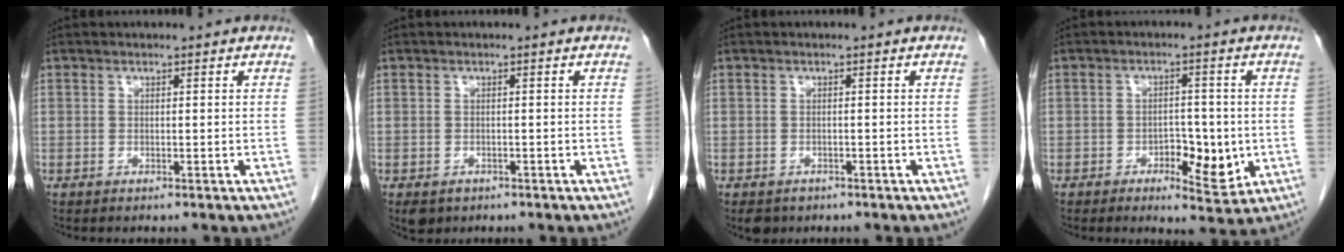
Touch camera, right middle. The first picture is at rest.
{"total": 2.5, "force": [-1.5, 1.8, 0.8], "torque": [-0.013, -0.001, -0.017]}
{"total": 2.5, "force": [-1.7, 1.7, 0.6], "torque": [-0.011, -0.001, -0.022]}
{"total": 6.4, "force": [-1.7, 2.9, 5.5], "torque": [-0.075, -0.002, -0.016]}